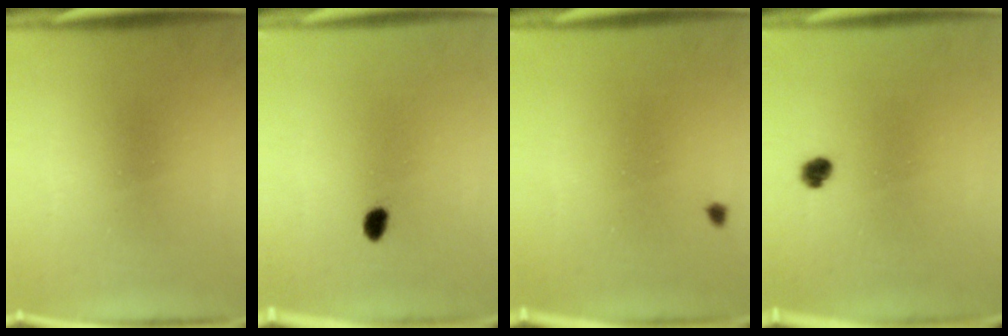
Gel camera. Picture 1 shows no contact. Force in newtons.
{"total": 2.0}
{"total": 0.6}
{"total": 2.2}